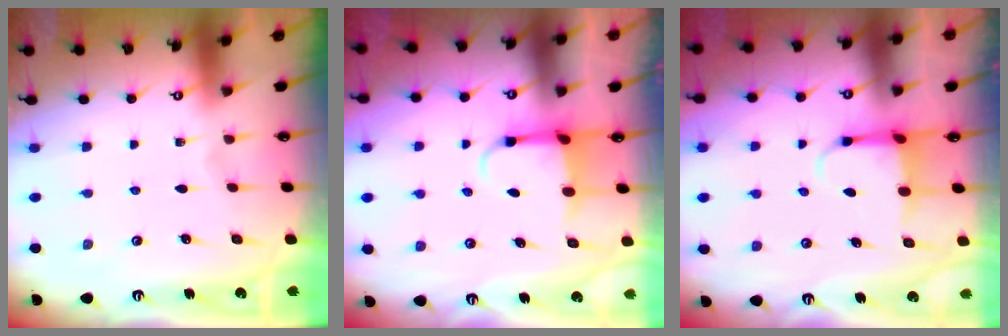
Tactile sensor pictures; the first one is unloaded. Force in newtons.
{"total": 3.8, "press": 3.7, "slide": 1.1}
{"total": 4.0, "press": 3.8, "slide": 1.0}